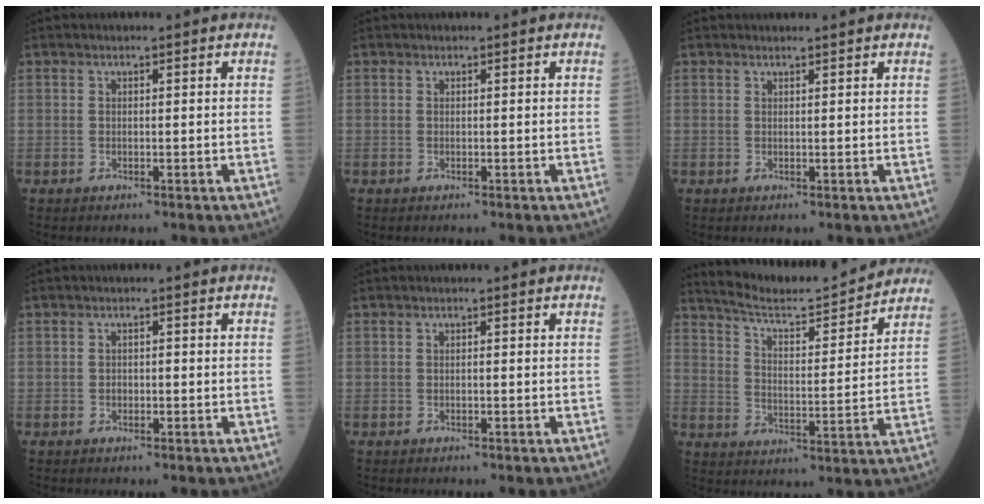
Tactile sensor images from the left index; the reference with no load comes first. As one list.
[{"total": 0.0}, {"total": 1.8, "force": [1.7, 0.1, 0.6], "torque": [-0.009, 0.013, 0.024]}, {"total": 0.9, "force": [-0.2, 0.6, 0.6], "torque": [-0.010, 0.002, -0.005]}, {"total": 0.0}, {"total": 16.1, "force": [15.2, 1.1, 5.1], "torque": [-0.091, -0.003, 0.228]}]